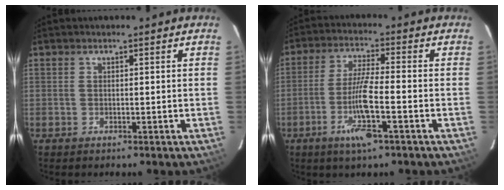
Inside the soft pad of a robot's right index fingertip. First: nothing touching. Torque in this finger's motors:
{"motor_torque": [1.98, -0.16, 1.01, 0.21]}